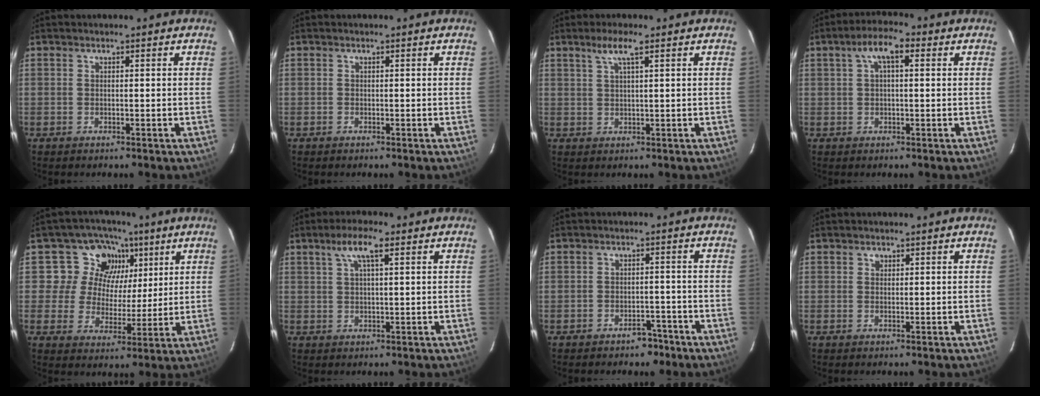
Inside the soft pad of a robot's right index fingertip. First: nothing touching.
{"total": 0.0}
{"total": 3.6, "force": [2.1, 0.2, 2.9], "torque": [-0.056, 0.006, 0.040]}
{"total": 5.6, "force": [1.9, 2.2, 4.8], "torque": [-0.089, 0.020, 0.034]}
{"total": 10.9, "force": [5.2, 9.2, 2.5], "torque": [-0.042, 0.003, 0.081]}
{"total": 5.2, "force": [2.6, 1.2, 4.4], "torque": [-0.083, 0.011, 0.046]}
{"total": 4.0, "force": [-3.0, 2.5, 1.0], "torque": [-0.018, 0.021, -0.027]}
{"total": 0.8, "force": [0.3, 0.7, 0.1], "torque": [0.000, 0.004, 0.004]}